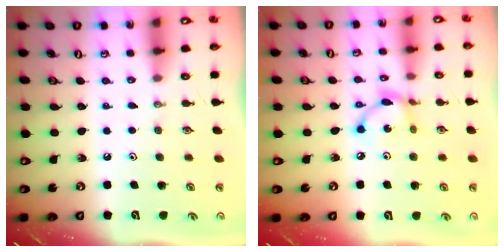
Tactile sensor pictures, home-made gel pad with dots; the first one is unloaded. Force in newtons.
{"total": 8.2, "press": 8.2, "slide": 0.5}